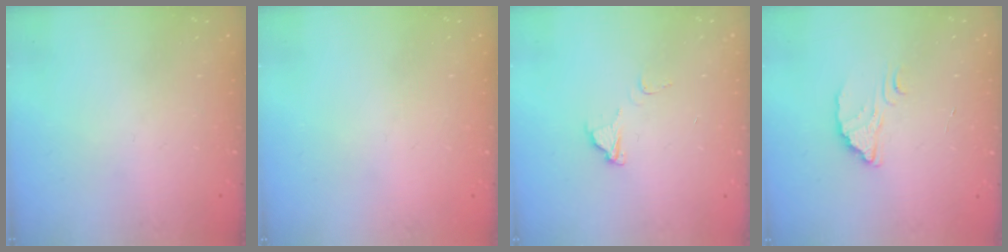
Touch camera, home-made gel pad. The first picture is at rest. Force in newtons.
{"total": 2.2, "press": 2.2, "slide": 0.1}
{"total": 4.5, "press": 4.5, "slide": 0.4}
{"total": 2.7, "press": 2.7, "slide": 0.2}